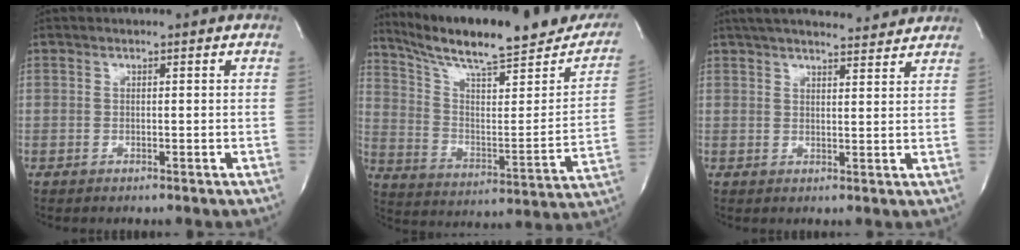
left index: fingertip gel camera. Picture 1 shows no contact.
{"total": 25.9, "force": [21.6, 4.2, 13.8], "torque": [-0.219, -0.027, 0.306]}
{"total": 14.8, "force": [13.4, 2.4, 5.8], "torque": [-0.089, 0.030, 0.184]}